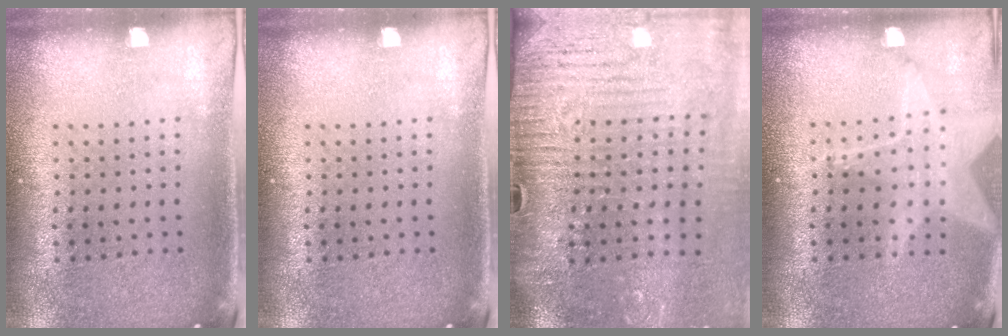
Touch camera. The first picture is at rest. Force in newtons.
{"total": 0.0}
{"total": 4.1, "press": 3.8, "slide": 1.4}
{"total": 1.3, "press": 1.3, "slide": 0.1}